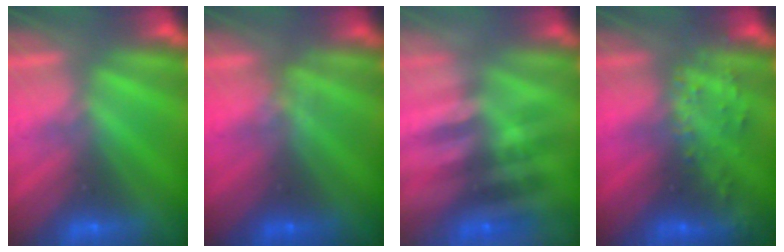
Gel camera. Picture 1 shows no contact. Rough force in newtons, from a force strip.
{"total": 1.2}
{"total": 2.4}
{"total": 2.7}